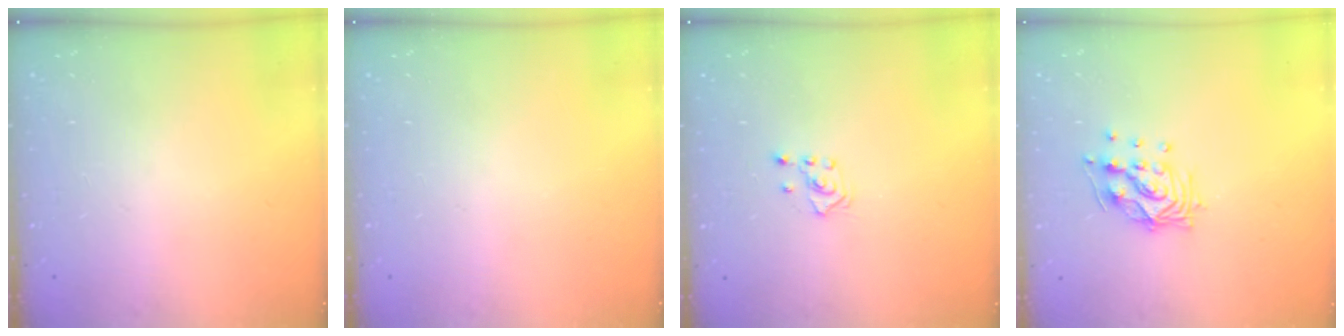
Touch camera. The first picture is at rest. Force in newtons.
{"total": 0.0}
{"total": 2.0, "press": 1.8, "slide": 0.9}
{"total": 11.0, "press": 11.0, "slide": 0.9}